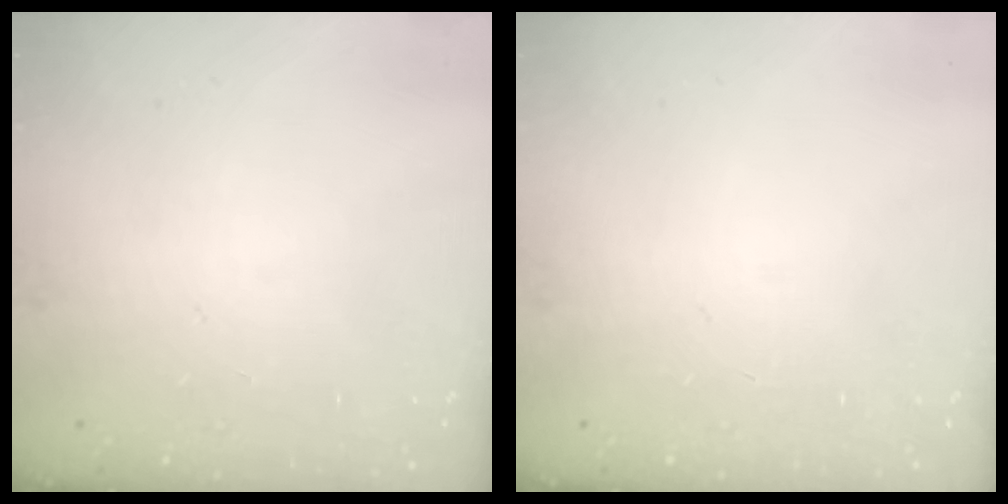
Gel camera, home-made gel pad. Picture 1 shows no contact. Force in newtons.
{"total": 0.0}